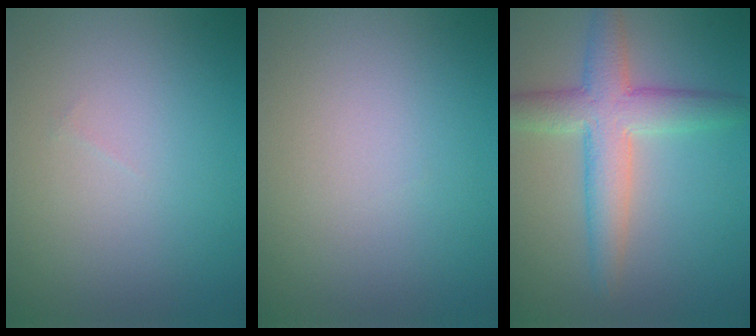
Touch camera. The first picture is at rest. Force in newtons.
{"total": 0.0}
{"total": 4.4, "press": 4.4, "slide": 0.3}